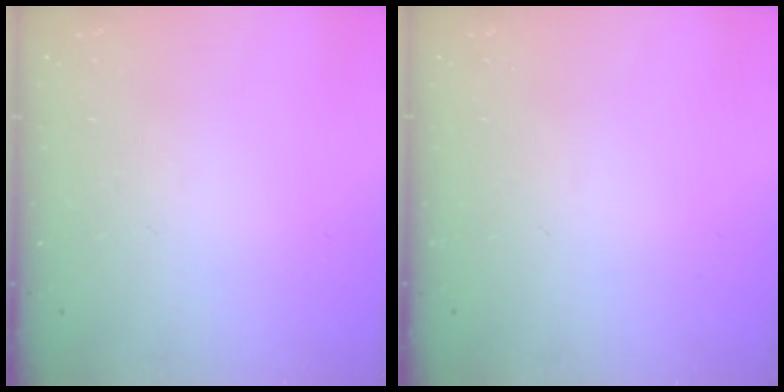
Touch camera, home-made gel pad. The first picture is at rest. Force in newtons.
{"total": 0.0}